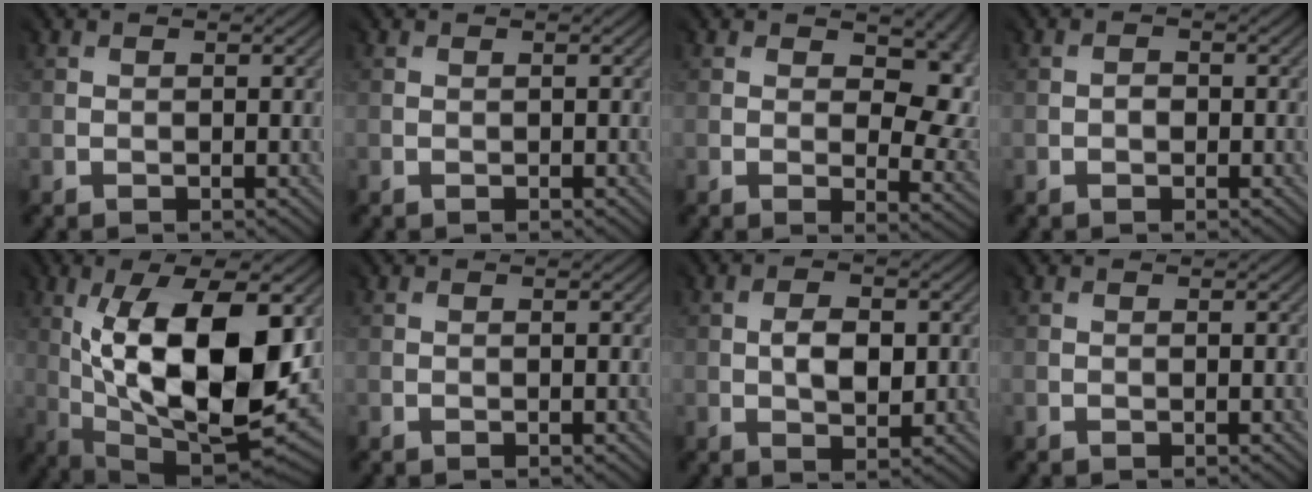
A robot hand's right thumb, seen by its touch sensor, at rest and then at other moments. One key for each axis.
{"total": 0.0}
{"total": 10.3, "fx": 2.3, "fy": 6.1, "fz": 8.0, "tx": -0.103, "ty": -0.002, "tz": 0.049}
{"total": 0.8, "fx": -0.4, "fy": 0.7, "fz": 0.2, "tx": -0.002, "ty": 0.000, "tz": -0.007}
{"total": 16.7, "fx": 2.4, "fy": 7.5, "fz": 14.7, "tx": -0.247, "ty": 0.004, "tz": 0.046}
{"total": 0.0}
{"total": 3.4, "fx": 0.2, "fy": 2.1, "fz": 2.7, "tx": -0.049, "ty": -0.001, "tz": 0.003}
{"total": 0.0}